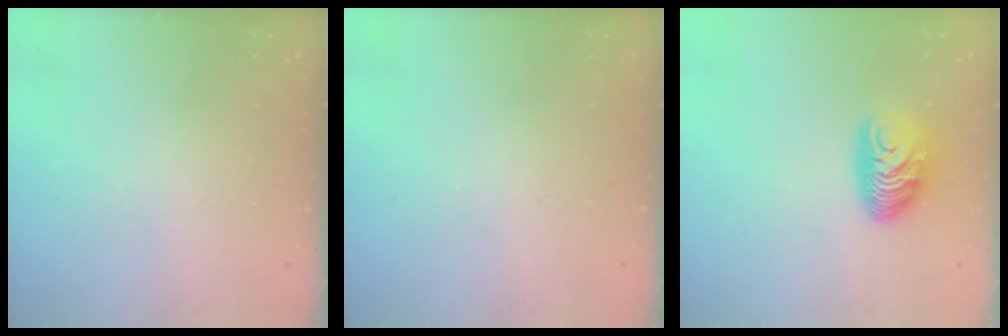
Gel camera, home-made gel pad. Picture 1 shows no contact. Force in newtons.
{"total": 0.0}
{"total": 8.9, "press": 8.9, "slide": 0.3}